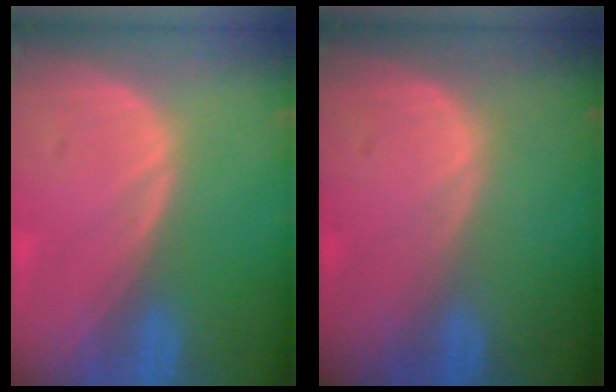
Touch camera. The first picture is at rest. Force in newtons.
{"total": 0.0}